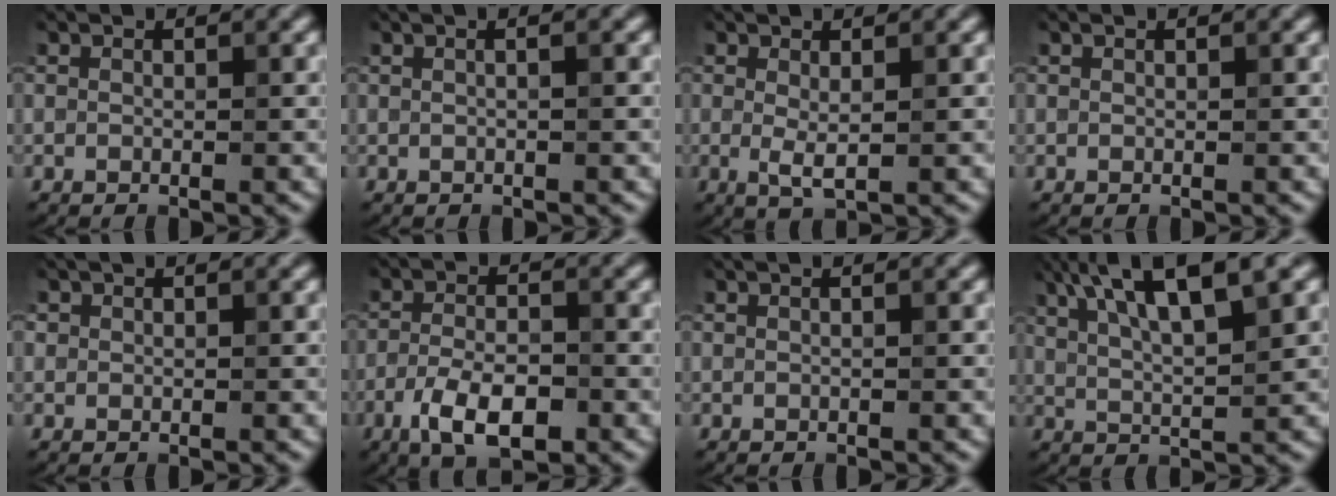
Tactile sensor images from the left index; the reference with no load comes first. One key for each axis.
{"total": 2.7, "fx": 1.0, "fy": 1.3, "fz": 2.1, "tx": -0.005, "ty": 0.013, "tz": -0.014}
{"total": 2.0, "fx": 0.2, "fy": 0.4, "fz": 2.0, "tx": -0.038, "ty": -0.005, "tz": 0.006}
{"total": 0.0}
{"total": 0.7, "fx": 0.4, "fy": 0.4, "fz": 0.3, "tx": -0.003, "ty": 0.003, "tz": 0.006}
{"total": 5.4, "fx": -2.6, "fy": 2.1, "fz": 4.2, "tx": -0.081, "ty": -0.002, "tz": -0.049}
{"total": 1.0, "fx": 0.4, "fy": 0.3, "fz": 0.8, "tx": -0.012, "ty": 0.001, "tz": 0.000}
{"total": 9.4, "fx": 5.1, "fy": 2.4, "fz": 7.6, "tx": -0.119, "ty": 0.023, "tz": 0.083}